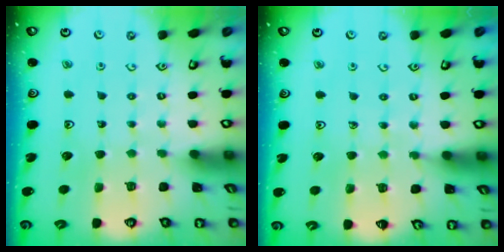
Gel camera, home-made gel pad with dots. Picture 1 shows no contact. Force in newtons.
{"total": 6.5, "press": 6.3, "slide": 1.6}